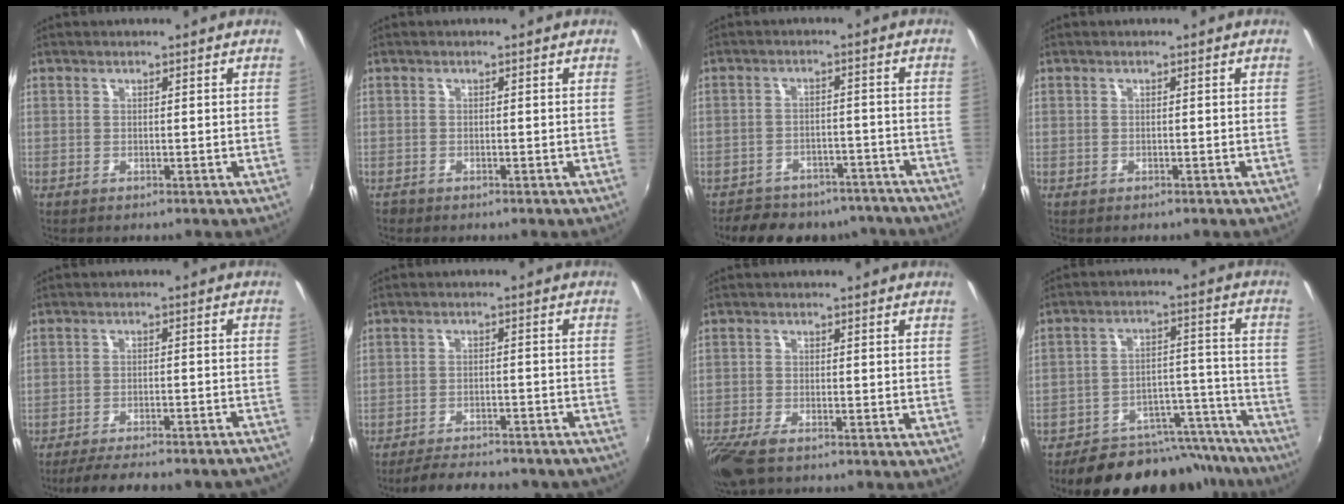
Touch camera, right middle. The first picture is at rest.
{"total": 0.9, "force": [-0.8, 0.5, 0.1], "torque": [-0.005, -0.002, -0.016]}
{"total": 16.1, "force": [-13.5, 7.1, 5.2], "torque": [-0.118, 0.016, -0.165]}
{"total": 0.6, "force": [-0.4, 0.4, 0.1], "torque": [-0.003, -0.003, -0.006]}
{"total": 17.1, "force": [-15.6, 1.6, 6.7], "torque": [-0.111, -0.009, -0.200]}
{"total": 16.6, "force": [-14.9, 3.6, 6.4], "torque": [-0.125, -0.008, -0.184]}
{"total": 7.4, "force": [-5.4, 2.3, 4.4], "torque": [-0.113, -0.033, -0.106]}
{"total": 22.0, "force": [-19.4, 8.1, 6.6], "torque": [-0.104, 0.049, -0.244]}